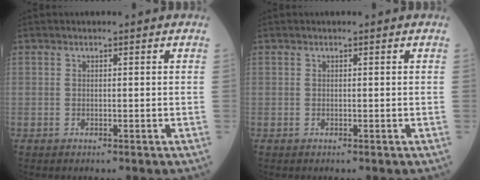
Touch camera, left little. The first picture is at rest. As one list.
[{"total": 0.0}]